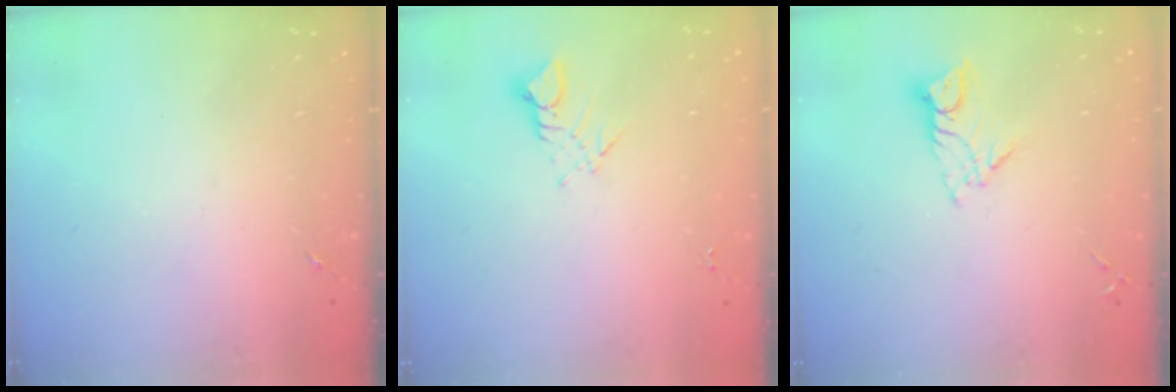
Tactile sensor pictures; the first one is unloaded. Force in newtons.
{"total": 3.8, "press": 3.8, "slide": 0.2}
{"total": 8.4, "press": 8.4, "slide": 0.9}